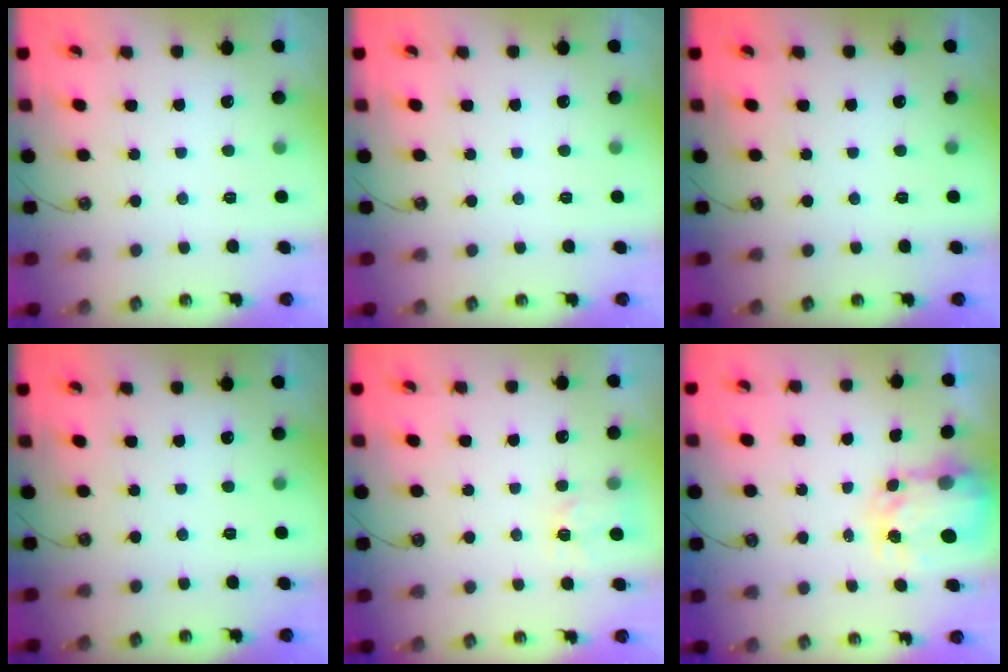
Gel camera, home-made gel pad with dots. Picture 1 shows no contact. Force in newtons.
{"total": 0.0}
{"total": 0.0}
{"total": 0.0}
{"total": 2.9, "press": 2.8, "slide": 0.4}
{"total": 5.8, "press": 5.7, "slide": 0.7}